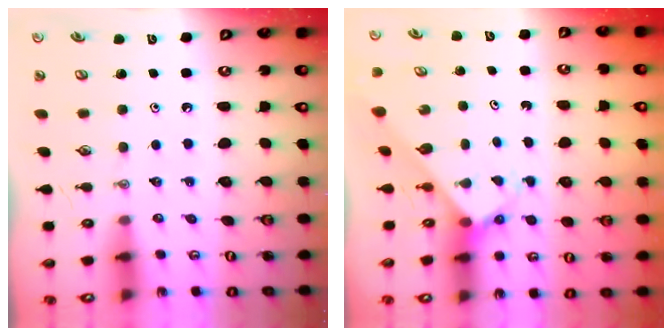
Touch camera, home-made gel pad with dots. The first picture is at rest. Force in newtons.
{"total": 2.9, "press": 2.9, "slide": 0.1}